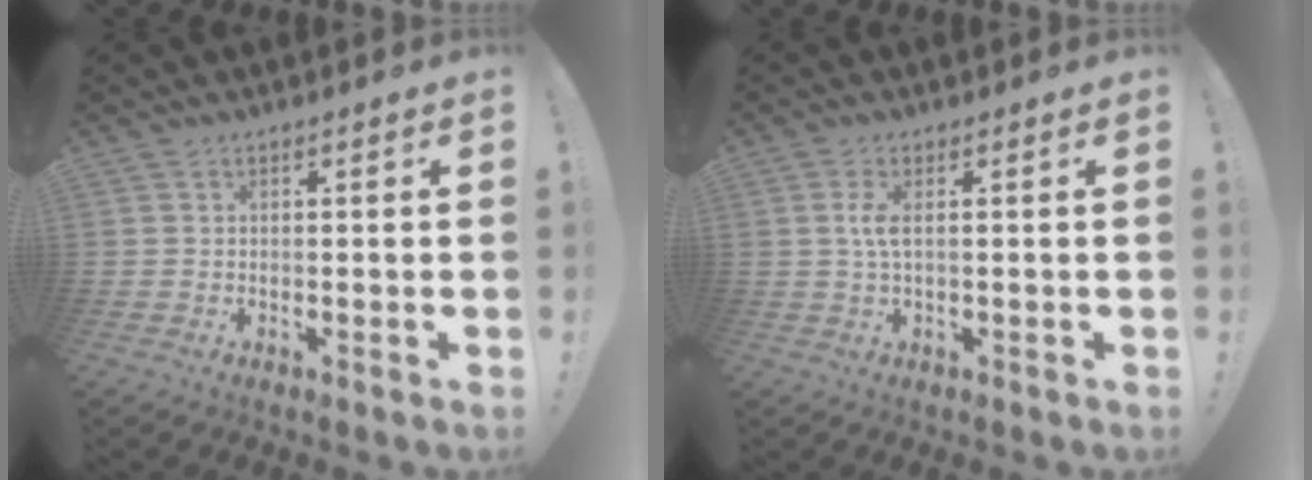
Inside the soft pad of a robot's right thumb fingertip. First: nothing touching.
{"total": 3.8, "force": [0.4, 1.1, 3.7], "torque": [-0.073, -0.002, 0.003]}